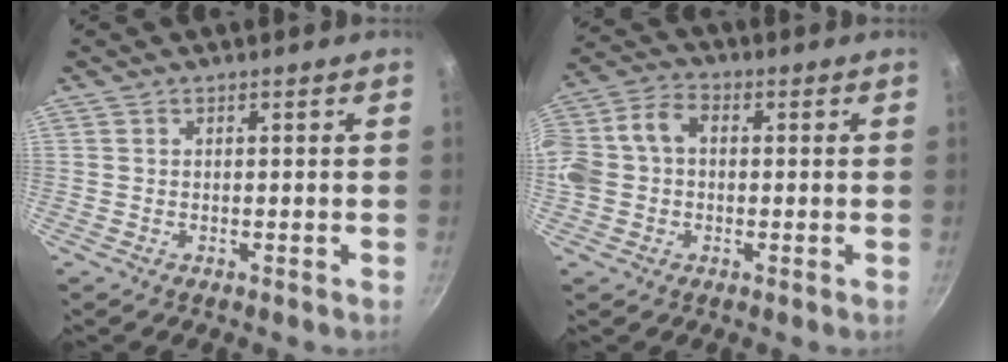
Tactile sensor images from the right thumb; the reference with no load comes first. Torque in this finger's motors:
{"motor_torque": [1.31, 1.33, 0.20, -0.02, 0.22]}